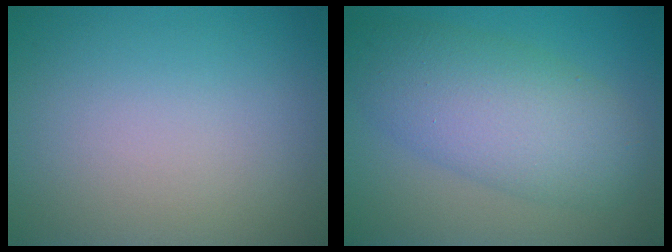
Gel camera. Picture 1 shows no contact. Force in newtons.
{"total": 5.5, "press": 5.5, "slide": 0.3}